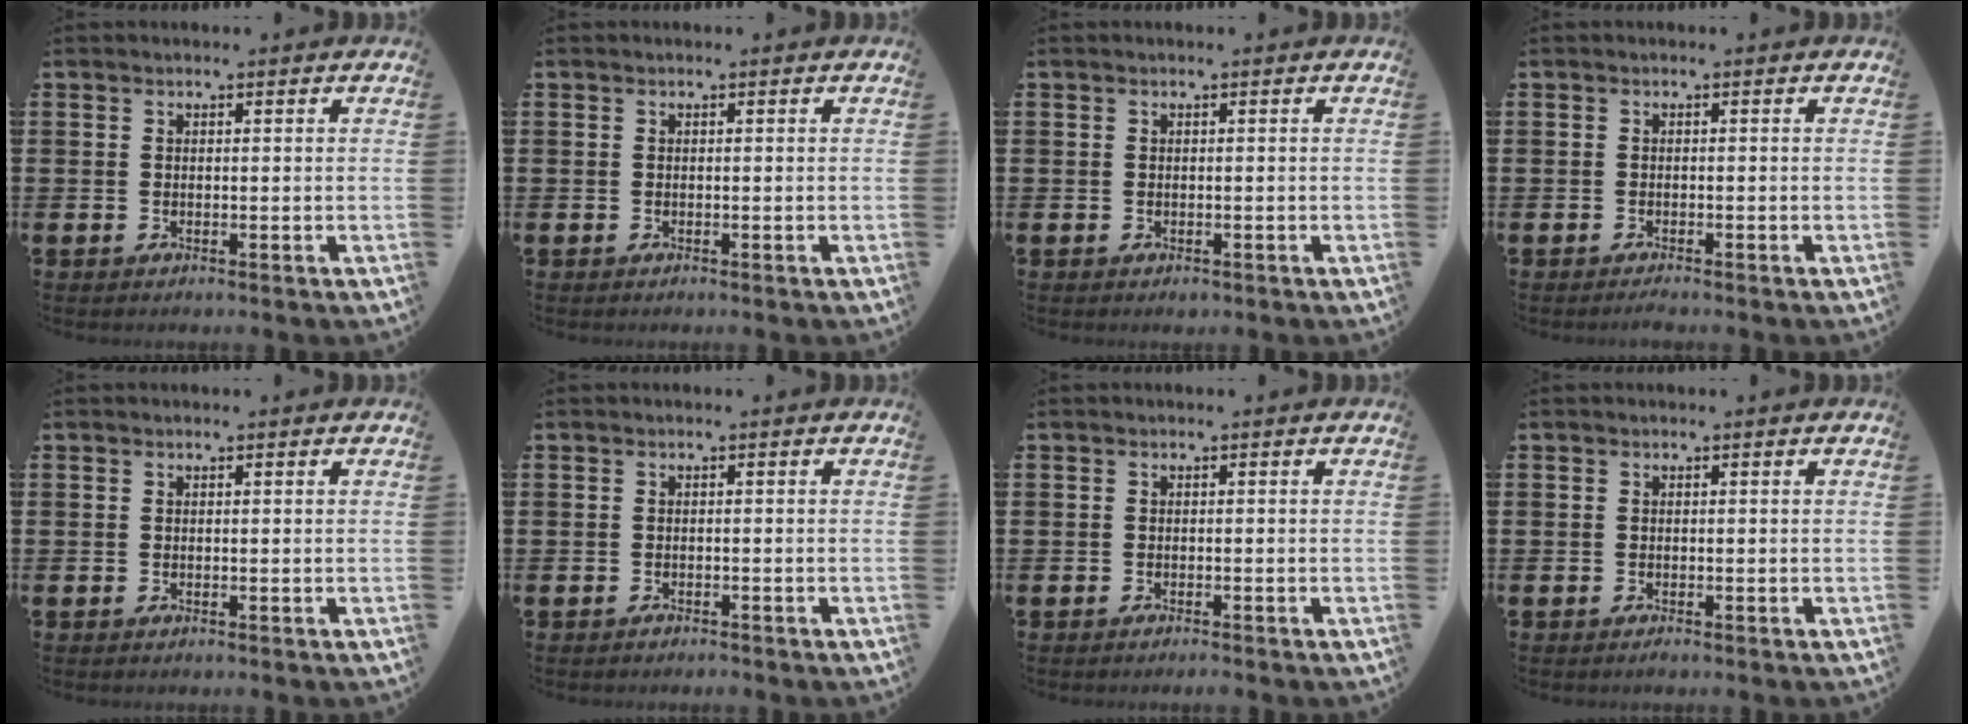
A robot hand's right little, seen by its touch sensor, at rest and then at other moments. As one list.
[{"total": 0.0}, {"total": 0.0}, {"total": 0.6, "force": [-0.5, 0.0, 0.3], "torque": [-0.006, -0.003, -0.010]}, {"total": 0.0}, {"total": 0.5, "force": [-0.5, 0.1, 0.0], "torque": [0.007, -0.006, -0.012]}, {"total": 0.6, "force": [-0.5, 0.0, 0.3], "torque": [-0.005, -0.004, -0.009]}, {"total": 0.0}]